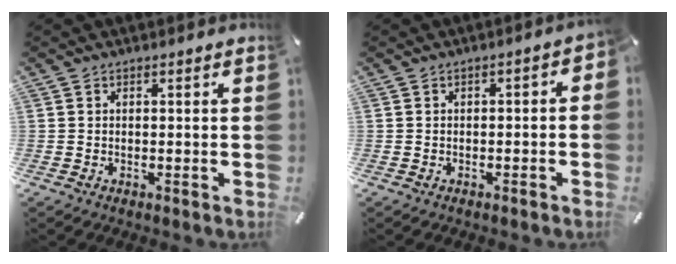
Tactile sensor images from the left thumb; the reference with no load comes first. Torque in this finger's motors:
{"motor_torque": [0.41, 0.41, 0.00, 0.01, 0.02]}